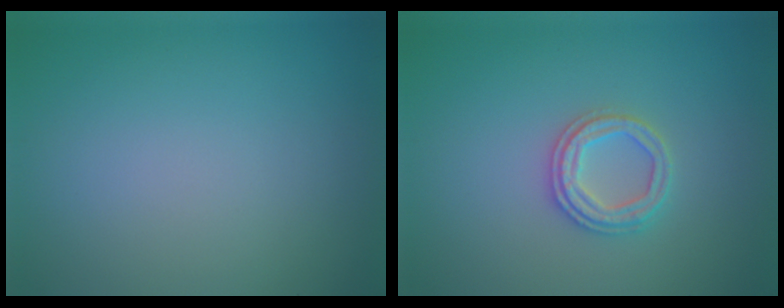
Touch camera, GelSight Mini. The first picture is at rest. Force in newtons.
{"total": 2.5, "press": 2.4, "slide": 0.6}